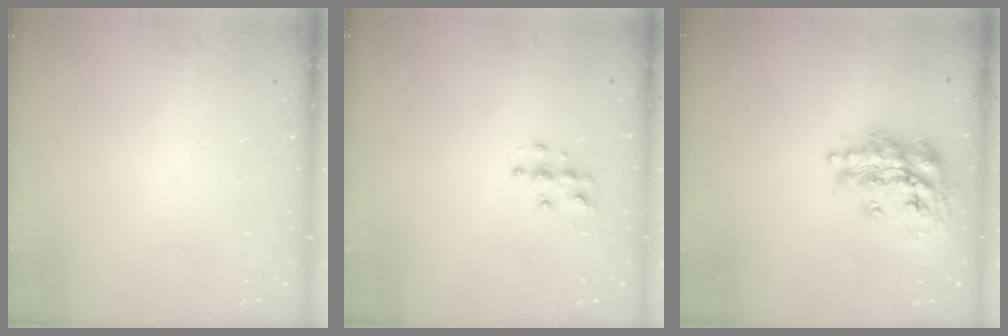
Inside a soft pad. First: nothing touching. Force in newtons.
{"total": 4.3, "press": 4.3, "slide": 0.4}
{"total": 17.7, "press": 17.6, "slide": 1.5}